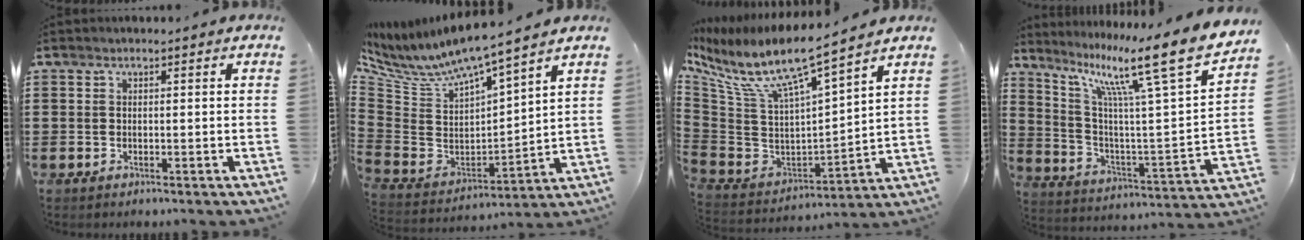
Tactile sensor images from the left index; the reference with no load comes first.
{"total": 5.8, "force": [4.6, 0.8, 3.5], "torque": [-0.091, -0.042, 0.073]}
{"total": 9.2, "force": [6.4, 1.3, 6.4], "torque": [-0.149, -0.052, 0.102]}
{"total": 14.1, "force": [9.7, 1.1, 10.3], "torque": [-0.195, -0.073, 0.142]}